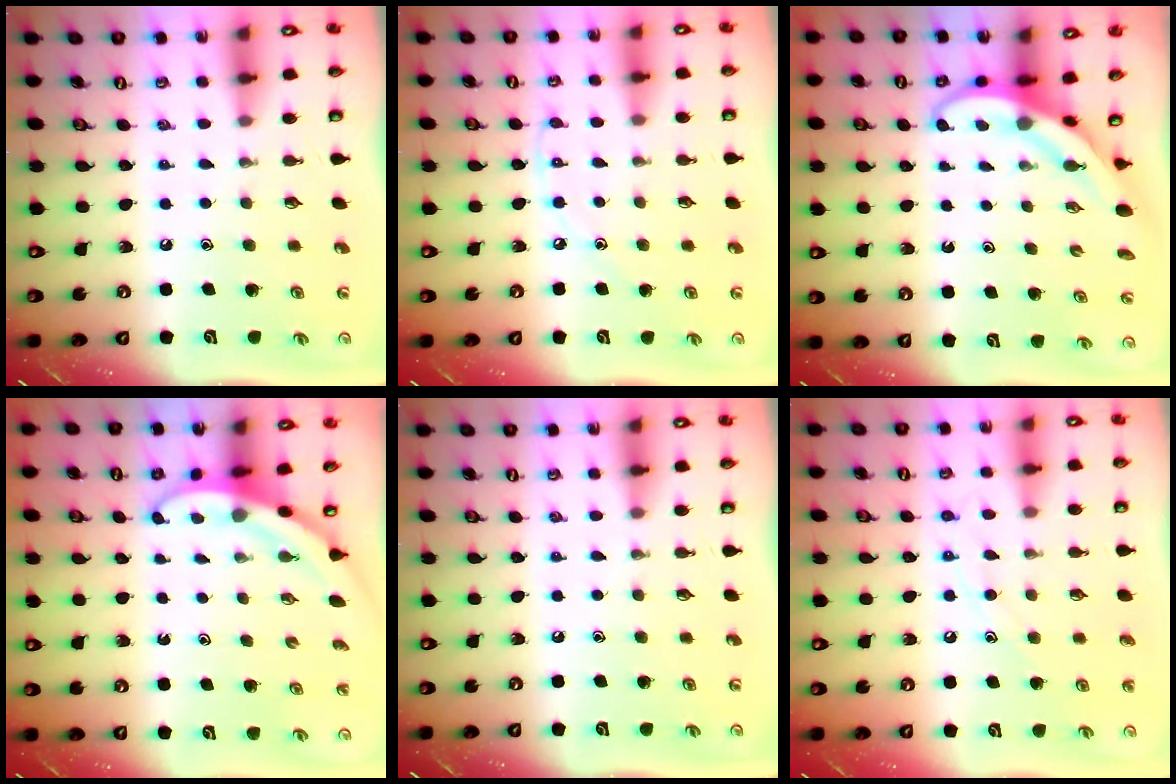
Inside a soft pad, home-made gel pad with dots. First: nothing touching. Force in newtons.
{"total": 3.9, "press": 3.8, "slide": 0.6}
{"total": 4.0, "press": 4.0, "slide": 0.3}
{"total": 3.4, "press": 3.4, "slide": 0.1}
{"total": 0.0}
{"total": 8.4, "press": 8.4, "slide": 0.7}